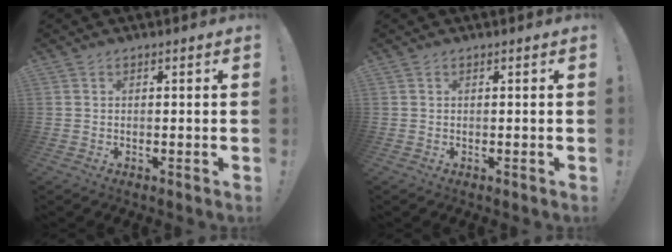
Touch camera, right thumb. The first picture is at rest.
{"total": 0.0}